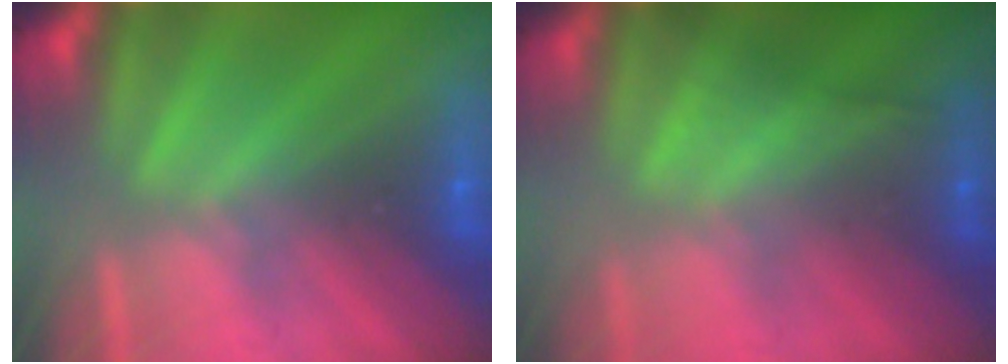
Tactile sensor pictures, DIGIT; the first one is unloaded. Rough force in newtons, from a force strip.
{"total": 1.3}